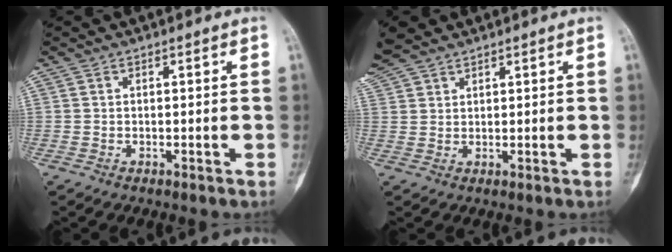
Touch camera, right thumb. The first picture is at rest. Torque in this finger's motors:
{"motor_torque": [-1.13, 2.22, 0.11, 0.35, 0.14]}